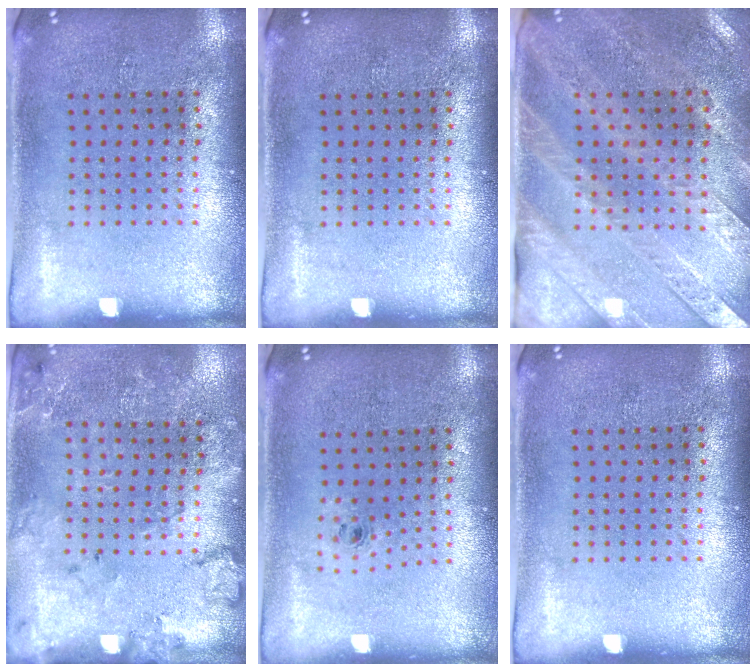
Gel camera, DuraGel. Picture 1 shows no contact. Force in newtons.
{"total": 0.0}
{"total": 3.0, "press": 2.6, "slide": 1.4}
{"total": 1.8, "press": 1.7, "slide": 0.6}
{"total": 0.7, "press": 0.3, "slide": 0.6}
{"total": 0.0}